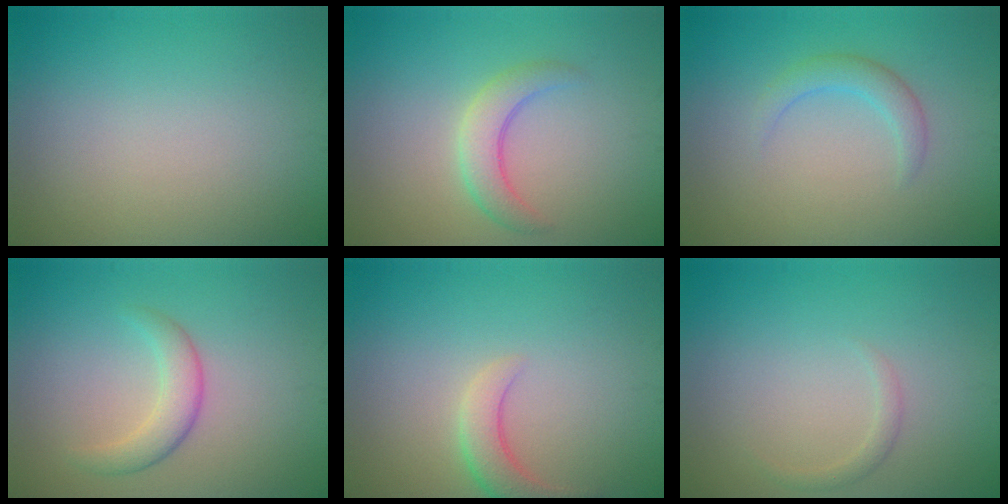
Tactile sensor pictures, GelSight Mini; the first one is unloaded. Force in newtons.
{"total": 2.9, "press": 2.9, "slide": 0.1}
{"total": 2.0, "press": 2.0, "slide": 0.1}
{"total": 2.7, "press": 2.7, "slide": 0.1}
{"total": 2.9, "press": 2.8, "slide": 0.3}
{"total": 0.9, "press": 0.9, "slide": 0.0}